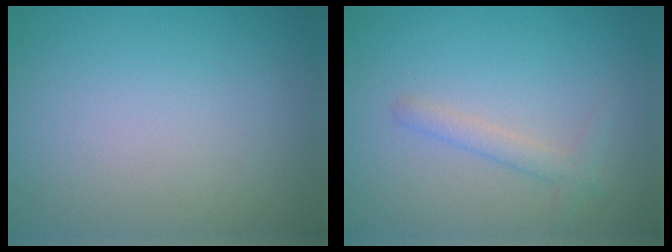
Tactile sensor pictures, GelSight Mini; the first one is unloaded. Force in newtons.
{"total": 1.6, "press": 1.6, "slide": 0.1}